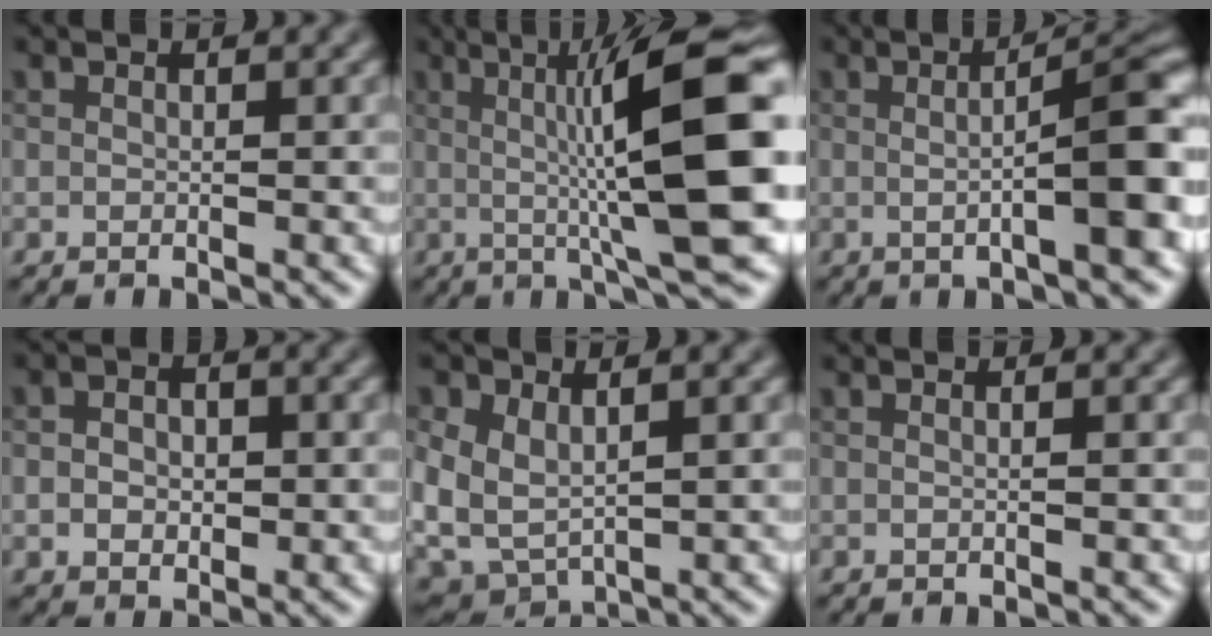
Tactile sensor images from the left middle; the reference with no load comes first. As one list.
[{"total": 12.0, "force": [0.7, 2.0, 11.8], "torque": [-0.155, 0.007, 0.008]}, {"total": 8.8, "force": [-0.1, 2.0, 8.6], "torque": [-0.105, 0.001, -0.005]}, {"total": 3.0, "force": [-0.2, 2.3, 2.0], "torque": [-0.038, -0.007, -0.009]}, {"total": 5.7, "force": [1.0, 3.7, 4.3], "torque": [-0.109, -0.019, 0.016]}, {"total": 1.0, "force": [-0.1, 0.5, 0.8], "torque": [-0.009, -0.008, -0.013]}]